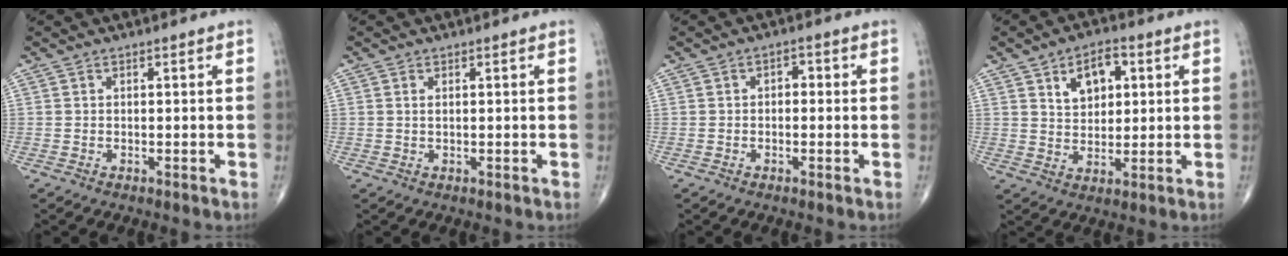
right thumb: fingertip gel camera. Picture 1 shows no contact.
{"total": 0.8, "force": [0.3, 0.3, 0.7], "torque": [-0.017, 0.004, 0.008]}
{"total": 2.0, "force": [0.1, 1.3, 1.5], "torque": [-0.010, 0.008, -0.005]}
{"total": 8.2, "force": [3.2, 5.1, 5.6], "torque": [-0.061, -0.009, 0.052]}